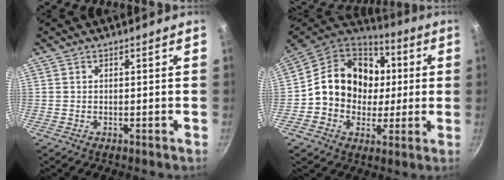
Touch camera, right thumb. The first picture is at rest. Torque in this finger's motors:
{"motor_torque": [-0.76, 1.43, 0.84, -0.95, 0.15]}